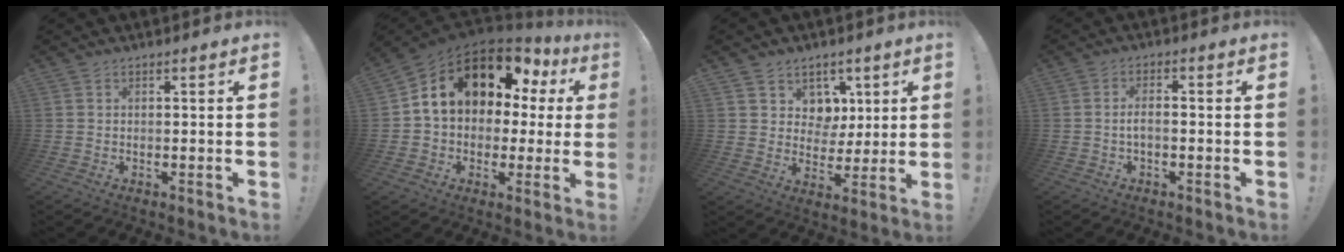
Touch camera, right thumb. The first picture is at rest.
{"total": 13.8, "force": [6.7, 8.9, 8.3], "torque": [-0.135, -0.040, 0.122]}
{"total": 7.9, "force": [3.8, 6.9, 0.7], "torque": [-0.005, -0.036, 0.077]}
{"total": 2.9, "force": [-0.8, 0.8, 2.7], "torque": [-0.054, 0.002, -0.016]}